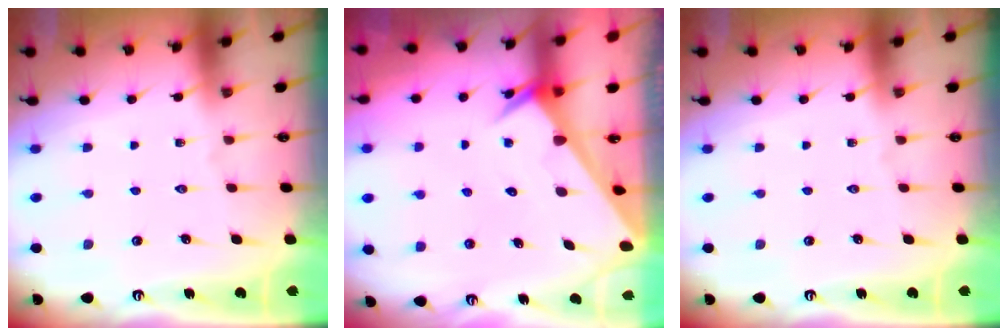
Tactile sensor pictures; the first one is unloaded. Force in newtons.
{"total": 2.7, "press": 2.7, "slide": 0.1}
{"total": 0.0}